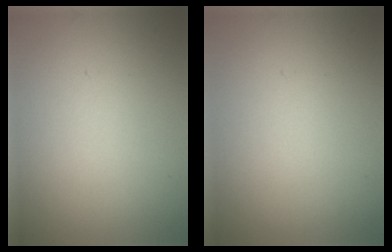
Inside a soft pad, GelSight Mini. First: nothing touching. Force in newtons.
{"total": 0.0}